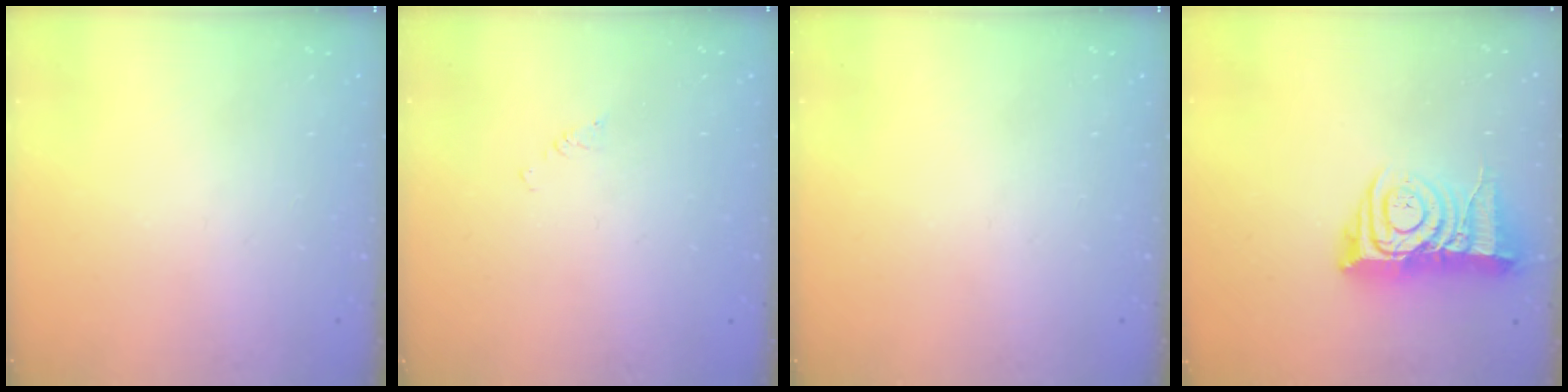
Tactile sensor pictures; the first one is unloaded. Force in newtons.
{"total": 2.0, "press": 2.0, "slide": 0.3}
{"total": 0.0}
{"total": 12.1, "press": 12.0, "slide": 1.7}